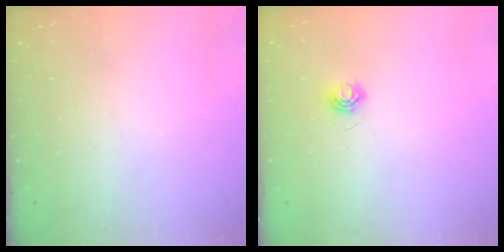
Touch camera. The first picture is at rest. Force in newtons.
{"total": 4.7, "press": 4.7, "slide": 0.3}